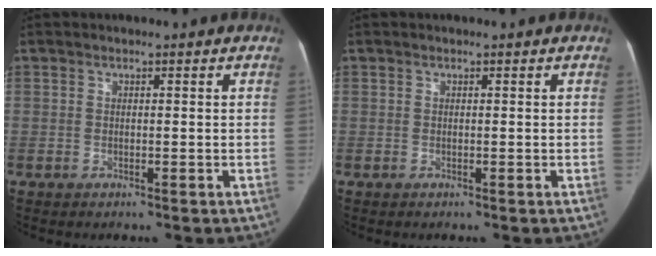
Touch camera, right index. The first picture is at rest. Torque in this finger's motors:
{"motor_torque": [0.00, 0.00, 0.00, 0.00]}